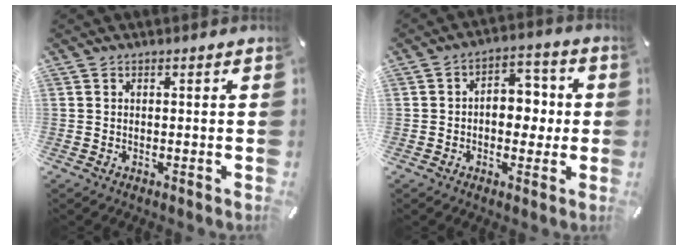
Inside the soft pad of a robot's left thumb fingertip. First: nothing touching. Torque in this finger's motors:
{"motor_torque": [0.93, 1.89, 0.57, -0.48, 0.23]}